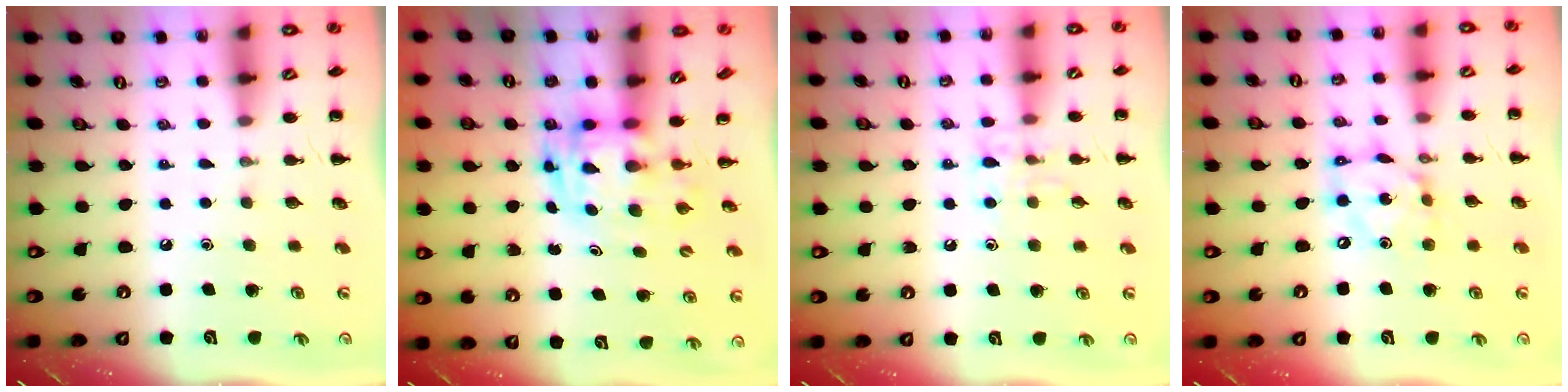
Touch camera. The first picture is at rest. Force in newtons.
{"total": 2.9, "press": 2.9, "slide": 0.6}
{"total": 7.1, "press": 7.1, "slide": 0.5}
{"total": 9.0, "press": 8.7, "slide": 2.1}